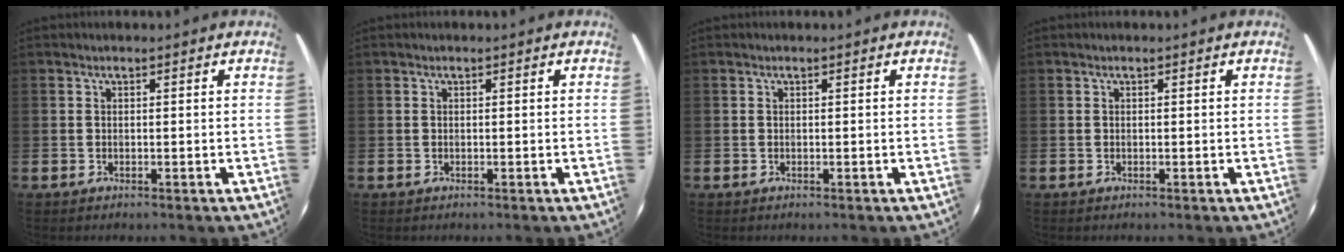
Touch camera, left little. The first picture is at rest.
{"total": 0.0}
{"total": 0.0}
{"total": 0.0}